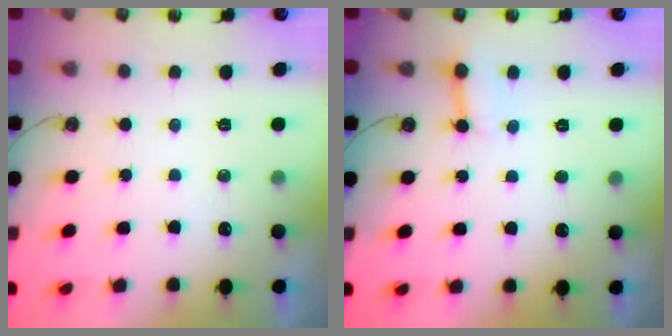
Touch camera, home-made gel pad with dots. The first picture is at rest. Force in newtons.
{"total": 4.1, "press": 4.1, "slide": 0.3}